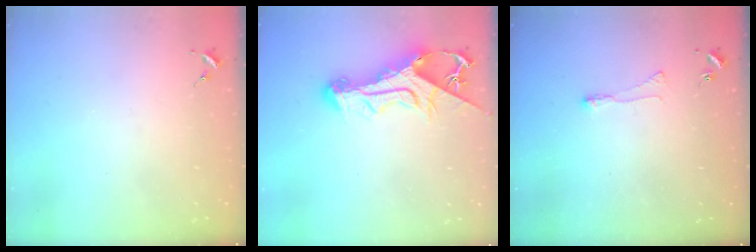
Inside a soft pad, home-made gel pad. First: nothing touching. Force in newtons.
{"total": 14.2, "press": 14.1, "slide": 1.6}
{"total": 3.0, "press": 2.9, "slide": 0.6}